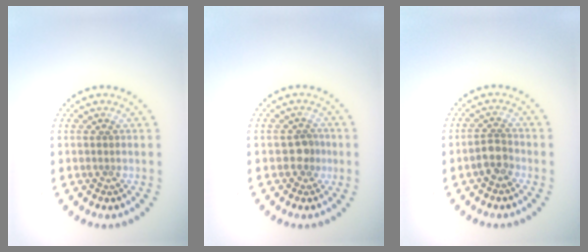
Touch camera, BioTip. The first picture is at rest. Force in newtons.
{"total": 1.5, "press": 1.3, "slide": 0.8}
{"total": 2.0, "press": 1.7, "slide": 1.0}